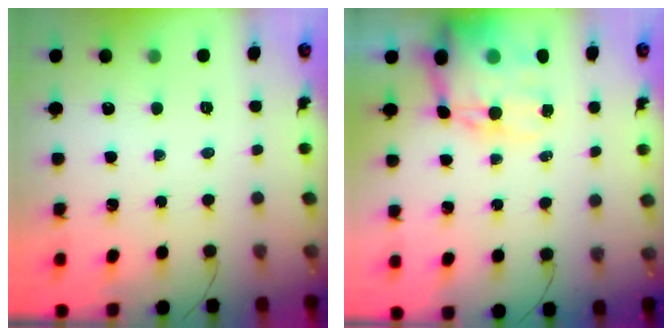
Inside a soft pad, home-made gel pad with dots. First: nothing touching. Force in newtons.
{"total": 15.7, "press": 15.2, "slide": 3.7}